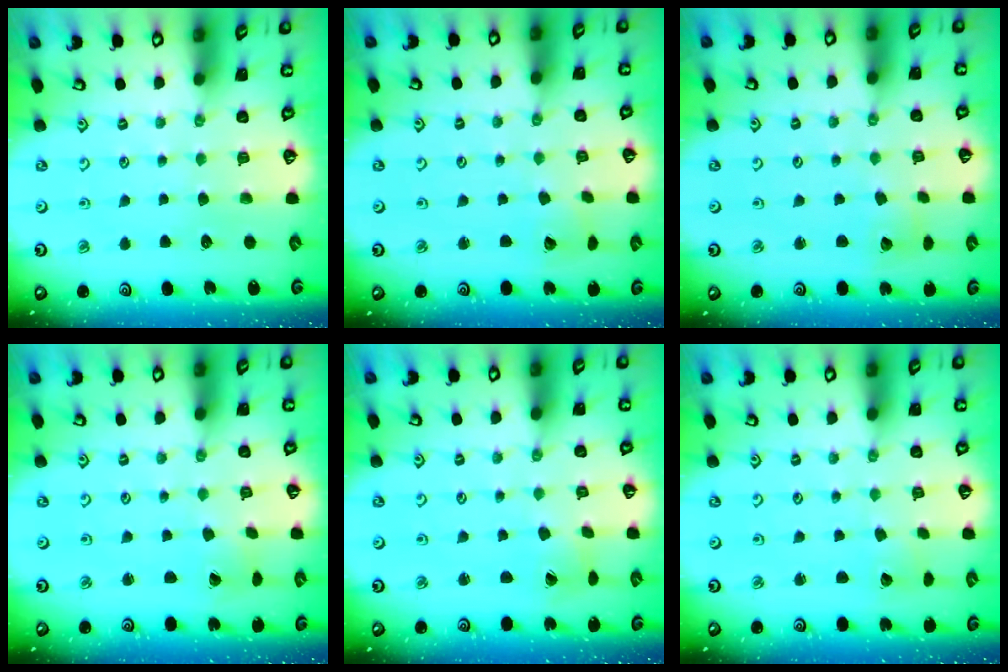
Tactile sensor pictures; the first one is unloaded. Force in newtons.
{"total": 2.2, "press": 2.2, "slide": 0.3}
{"total": 2.4, "press": 2.4, "slide": 0.3}
{"total": 0.8, "press": 0.8, "slide": 0.1}
{"total": 2.0, "press": 2.0, "slide": 0.2}
{"total": 1.7, "press": 1.7, "slide": 0.1}